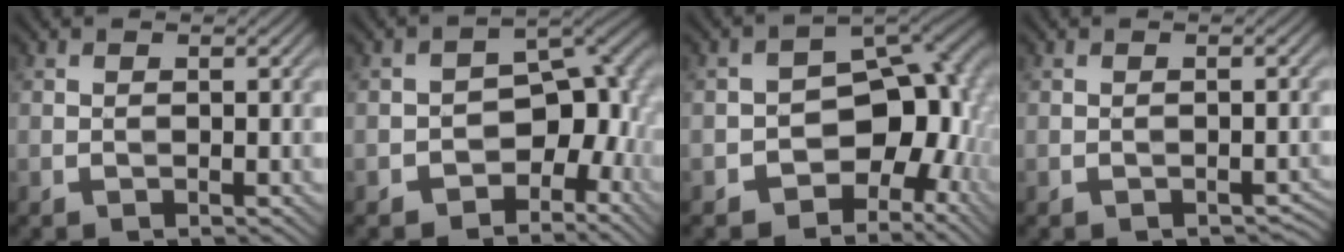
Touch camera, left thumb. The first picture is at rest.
{"total": 8.9, "force": [-3.7, 6.1, 5.4], "torque": [-0.057, -0.006, -0.067]}
{"total": 11.8, "force": [-3.7, 8.6, 7.3], "torque": [-0.074, -0.014, -0.065]}
{"total": 1.0, "force": [-0.7, 0.4, 0.6], "torque": [-0.007, -0.003, -0.008]}